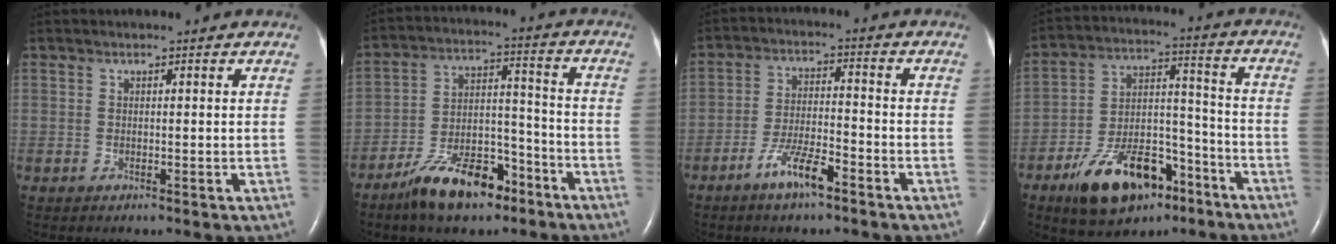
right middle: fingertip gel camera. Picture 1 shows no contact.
{"total": 11.9, "force": [-8.2, 4.8, 7.1], "torque": [-0.124, 0.010, -0.144]}
{"total": 6.6, "force": [-4.4, 1.1, 4.8], "torque": [-0.094, -0.003, -0.081]}
{"total": 15.2, "force": [-9.3, 7.2, 9.7], "torque": [-0.163, 0.017, -0.150]}